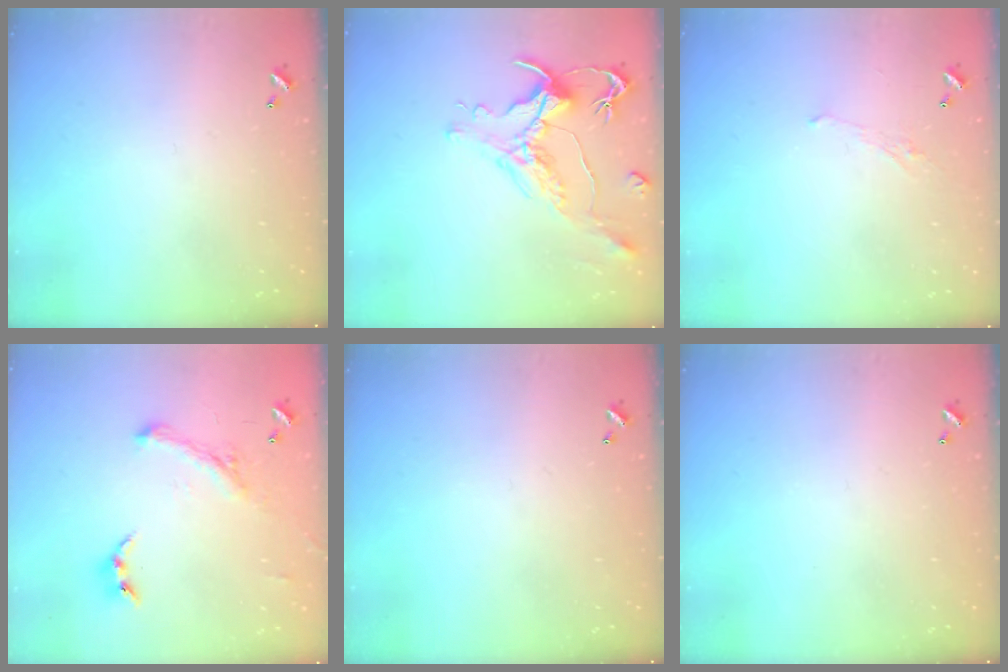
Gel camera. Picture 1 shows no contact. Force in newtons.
{"total": 1.8, "press": 1.3, "slide": 1.2}
{"total": 1.8, "press": 1.7, "slide": 0.7}
{"total": 0.9, "press": 0.9, "slide": 0.2}
{"total": 0.0}
{"total": 0.0}